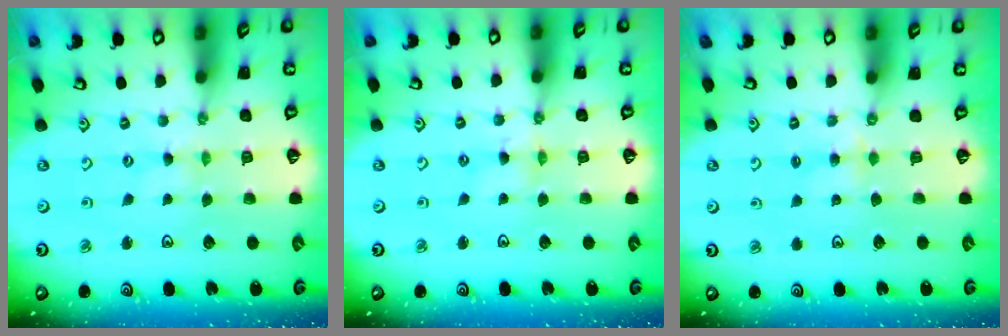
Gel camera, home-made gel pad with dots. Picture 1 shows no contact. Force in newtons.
{"total": 1.3, "press": 1.3, "slide": 0.2}
{"total": 2.6, "press": 2.5, "slide": 0.4}